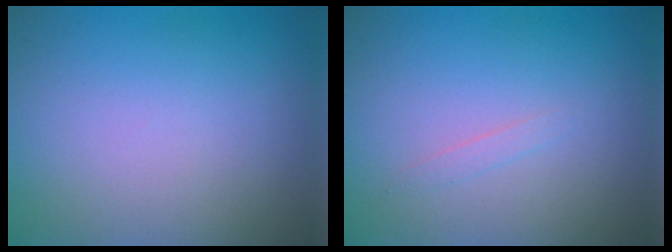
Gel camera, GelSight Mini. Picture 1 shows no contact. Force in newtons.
{"total": 0.6, "press": 0.6, "slide": 0.0}